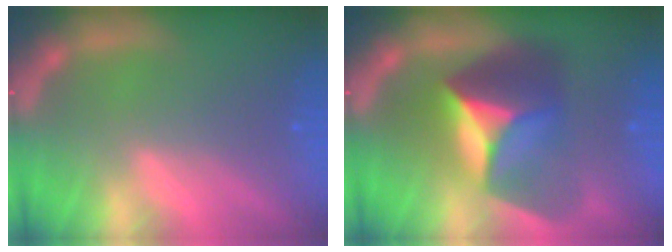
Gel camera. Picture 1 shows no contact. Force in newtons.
{"total": 9.5}